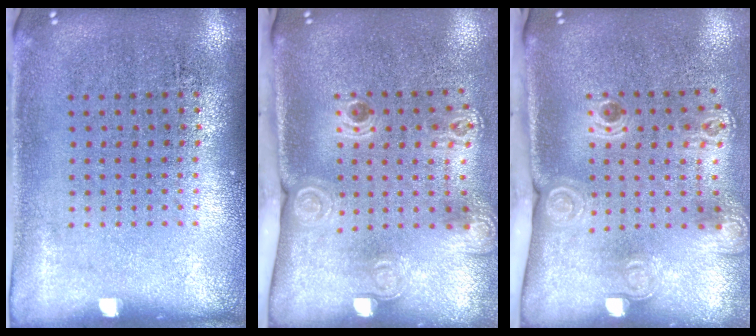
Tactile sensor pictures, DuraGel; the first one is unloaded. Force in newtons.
{"total": 2.3, "press": 1.6, "slide": 1.6}
{"total": 2.3, "press": 1.6, "slide": 1.6}